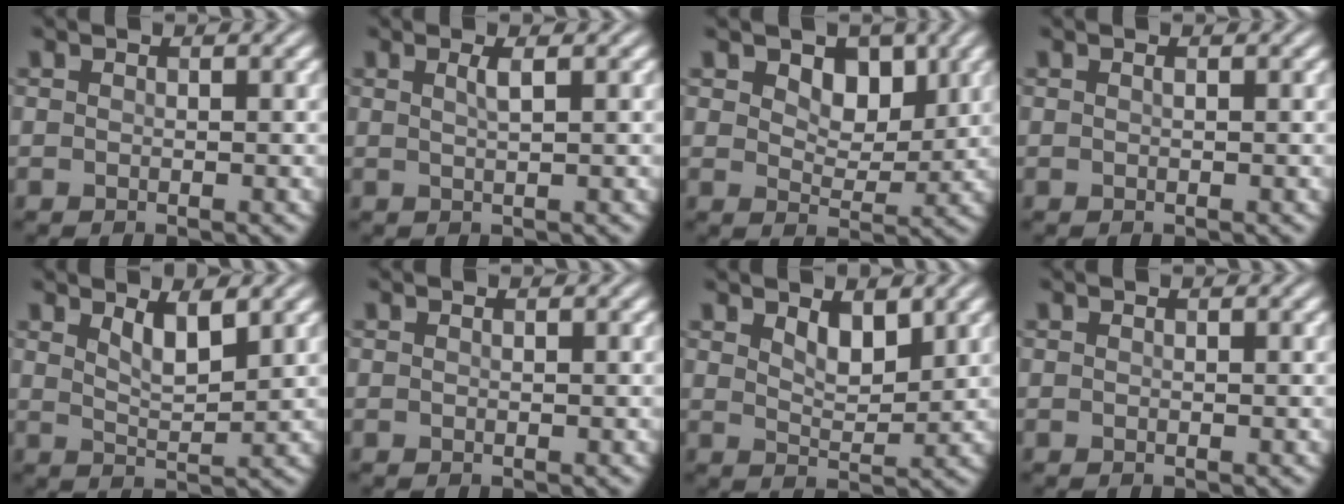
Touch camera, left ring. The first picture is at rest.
{"total": 1.4, "force": [0.5, 0.4, 1.3], "torque": [-0.018, 0.002, 0.006]}
{"total": 3.8, "force": [1.7, 2.4, 2.3], "torque": [-0.041, -0.010, 0.020]}
{"total": 0.0}
{"total": 2.8, "force": [1.7, 0.7, 2.1], "torque": [-0.037, -0.007, 0.032]}
{"total": 0.0}
{"total": 2.6, "force": [1.6, 1.1, 1.8], "torque": [-0.035, -0.007, 0.030]}
{"total": 0.0}